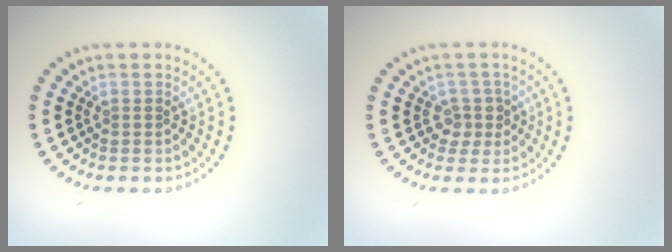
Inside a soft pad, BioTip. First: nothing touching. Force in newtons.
{"total": 2.0, "press": 1.6, "slide": 1.2}